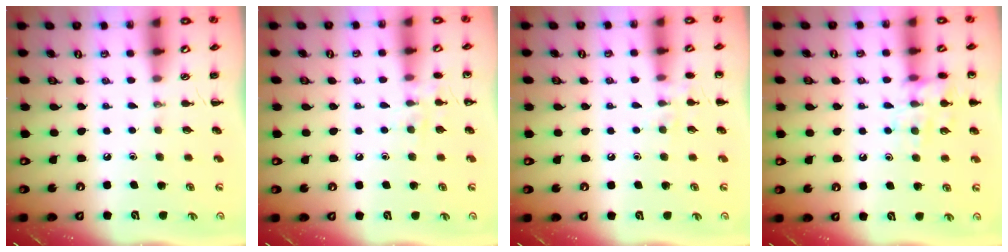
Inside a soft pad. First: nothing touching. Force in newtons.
{"total": 6.9, "press": 6.8, "slide": 1.5}
{"total": 6.3, "press": 6.2, "slide": 1.2}
{"total": 12.6, "press": 12.5, "slide": 1.0}